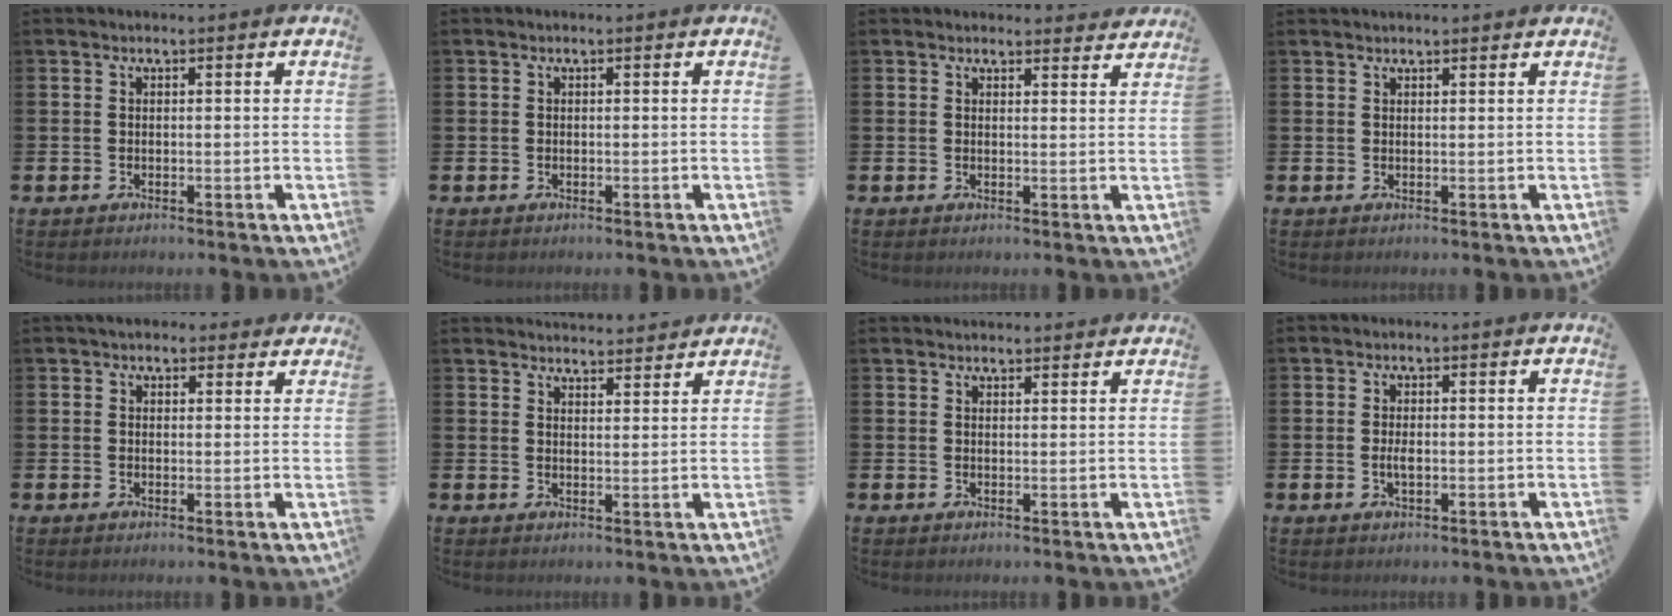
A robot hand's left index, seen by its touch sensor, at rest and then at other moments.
{"total": 0.0}
{"total": 2.2, "force": [2.1, 0.4, -0.2], "torque": [0.019, -0.017, 0.034]}
{"total": 1.2, "force": [1.1, 0.1, 0.1], "torque": [0.010, -0.004, 0.019]}
{"total": 3.1, "force": [2.7, 1.5, 0.3], "torque": [0.007, -0.009, 0.045]}
{"total": 3.8, "force": [3.8, 0.3, -0.2], "torque": [0.000, -0.023, 0.069]}
{"total": 1.9, "force": [1.9, 0.3, 0.0], "torque": [0.009, -0.010, 0.032]}
{"total": 1.5, "force": [-0.1, 0.6, 1.4], "torque": [-0.024, 0.001, -0.004]}